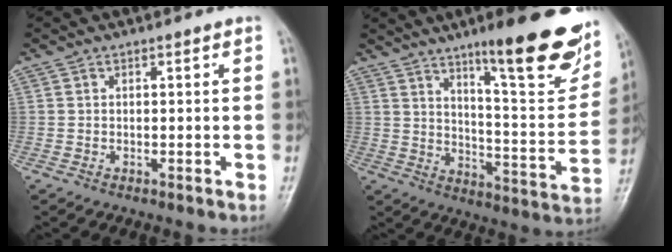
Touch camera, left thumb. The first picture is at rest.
{"total": 22.0, "force": [13.7, 4.5, 16.5], "torque": [-0.191, -0.066, 0.205]}